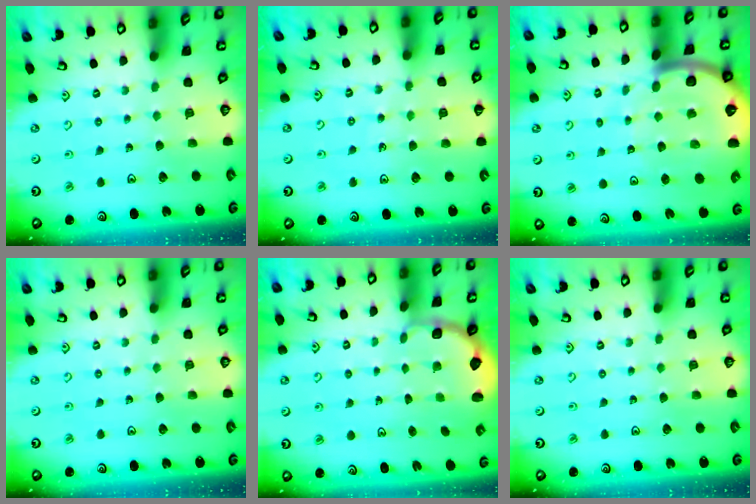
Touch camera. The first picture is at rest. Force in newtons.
{"total": 5.5, "press": 5.2, "slide": 1.8}
{"total": 10.0, "press": 9.9, "slide": 1.0}
{"total": 0.0}
{"total": 2.7, "press": 2.1, "slide": 1.8}
{"total": 0.0}